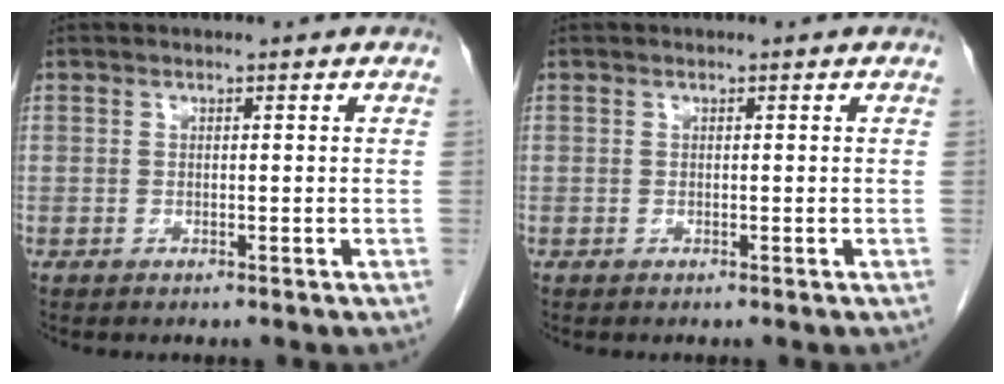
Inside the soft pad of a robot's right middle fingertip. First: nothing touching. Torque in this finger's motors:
{"motor_torque": [-0.24, -0.26, 0.00, -0.01]}